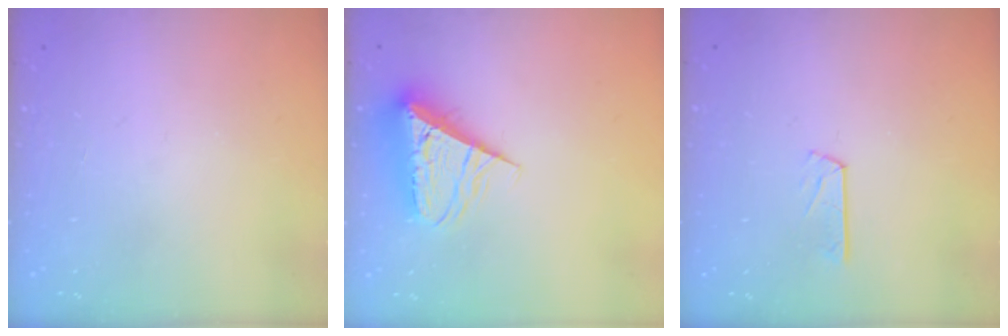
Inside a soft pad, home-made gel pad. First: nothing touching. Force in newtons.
{"total": 8.8, "press": 8.7, "slide": 0.9}
{"total": 3.7, "press": 3.6, "slide": 0.3}